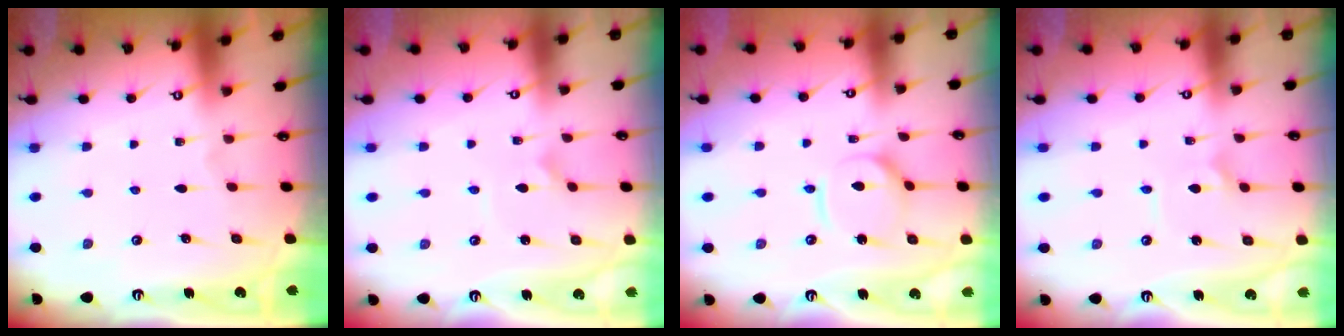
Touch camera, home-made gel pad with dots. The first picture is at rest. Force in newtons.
{"total": 1.6, "press": 1.6, "slide": 0.2}
{"total": 8.3, "press": 8.3, "slide": 0.6}
{"total": 1.8, "press": 1.8, "slide": 0.1}